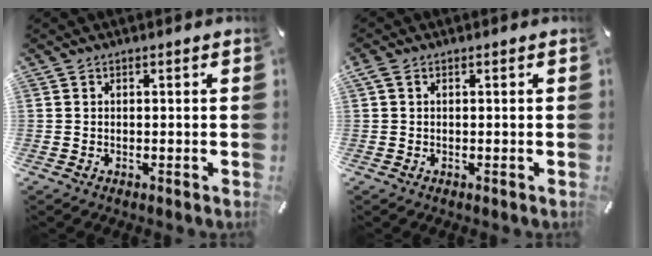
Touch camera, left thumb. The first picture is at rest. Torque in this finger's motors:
{"motor_torque": [0.76, 0.66, 0.57, -0.21, 0.08]}